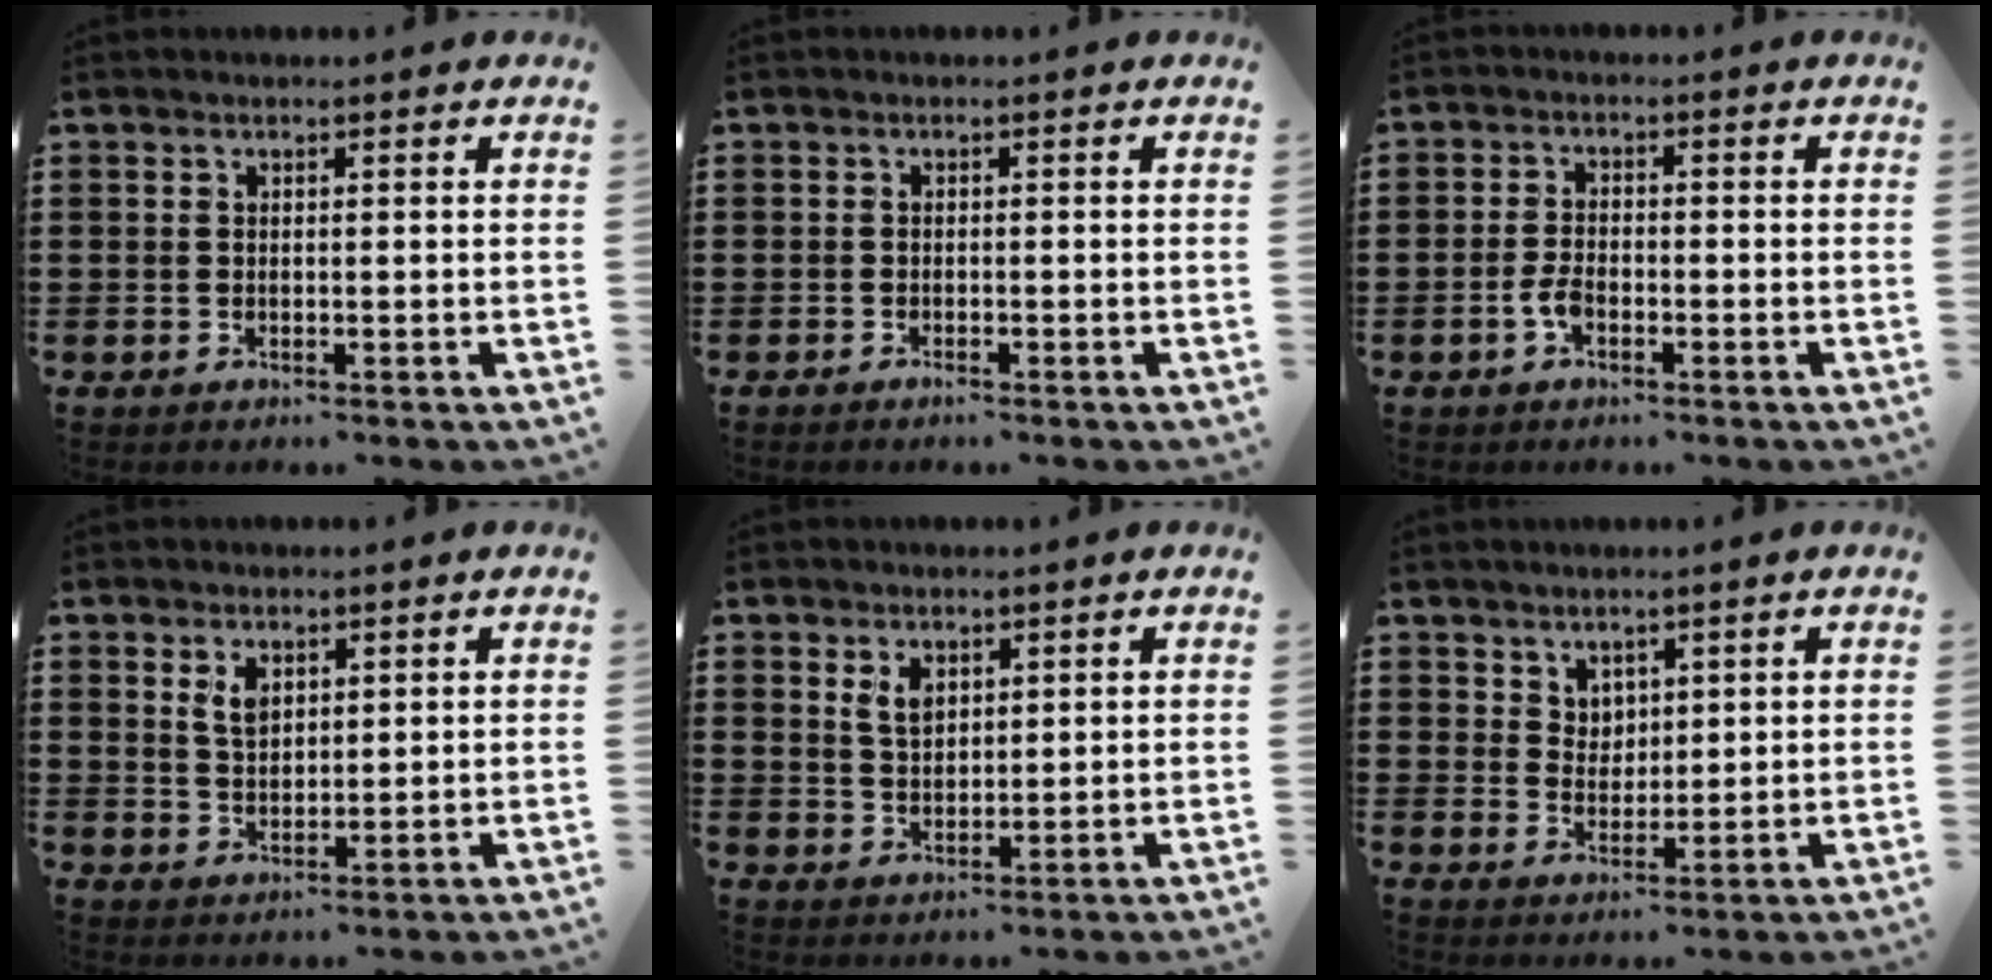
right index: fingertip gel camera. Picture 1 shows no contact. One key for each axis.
{"total": 0.7, "fx": -0.6, "fy": -0.1, "fz": 0.3, "tx": -0.009, "ty": -0.007, "tz": -0.010}
{"total": 2.8, "fx": -1.3, "fy": 1.2, "fz": 2.1, "tx": -0.056, "ty": -0.006, "tz": -0.027}
{"total": 3.0, "fx": 1.5, "fy": 1.7, "fz": 1.9, "tx": -0.045, "ty": 0.004, "tz": 0.029}
{"total": 2.9, "fx": 1.6, "fy": 1.8, "fz": 1.8, "tx": -0.042, "ty": 0.005, "tz": 0.029}
{"total": 3.3, "fx": 2.5, "fy": 2.2, "fz": 0.2, "tx": -0.015, "ty": 0.004, "tz": 0.047}